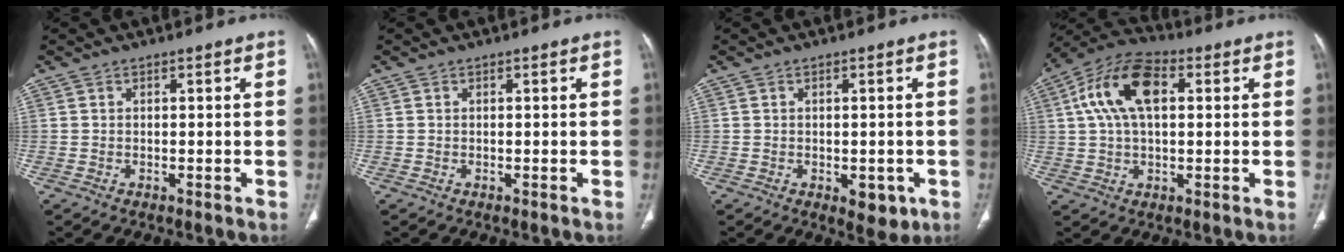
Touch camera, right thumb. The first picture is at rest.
{"total": 0.0}
{"total": 4.6, "force": [-1.6, 2.5, 3.5], "torque": [-0.026, -0.001, -0.011]}
{"total": 13.4, "force": [3.3, 7.3, 10.8], "torque": [-0.208, 0.025, 0.054]}